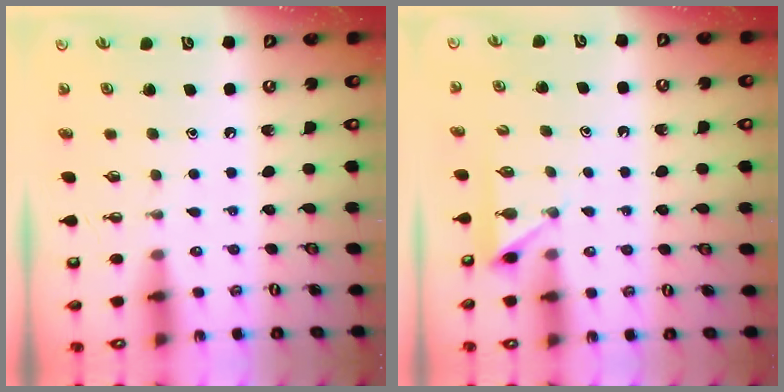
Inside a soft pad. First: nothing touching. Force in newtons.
{"total": 3.0, "press": 2.9, "slide": 0.4}